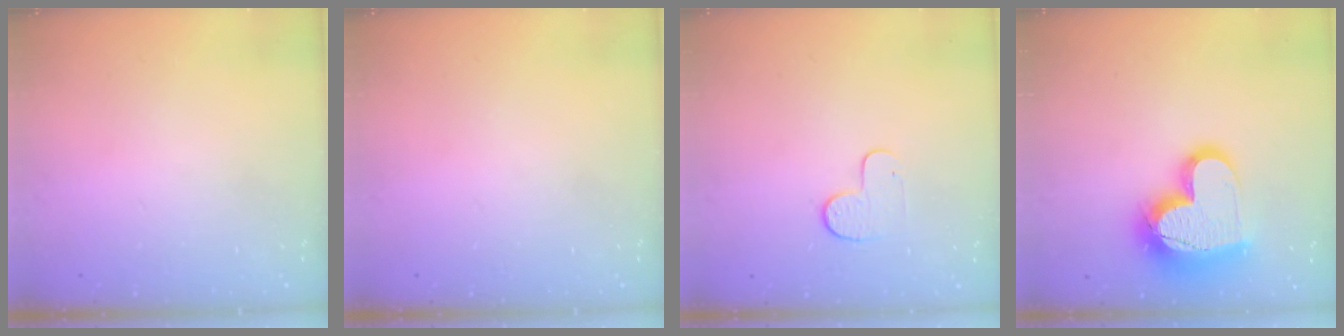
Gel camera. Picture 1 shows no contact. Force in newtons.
{"total": 0.0}
{"total": 6.6, "press": 6.6, "slide": 0.6}
{"total": 19.2, "press": 19.2, "slide": 1.5}